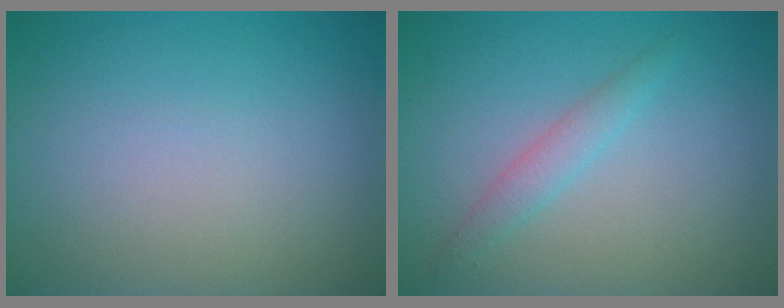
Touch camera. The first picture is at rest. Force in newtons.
{"total": 1.7, "press": 1.7, "slide": 0.0}